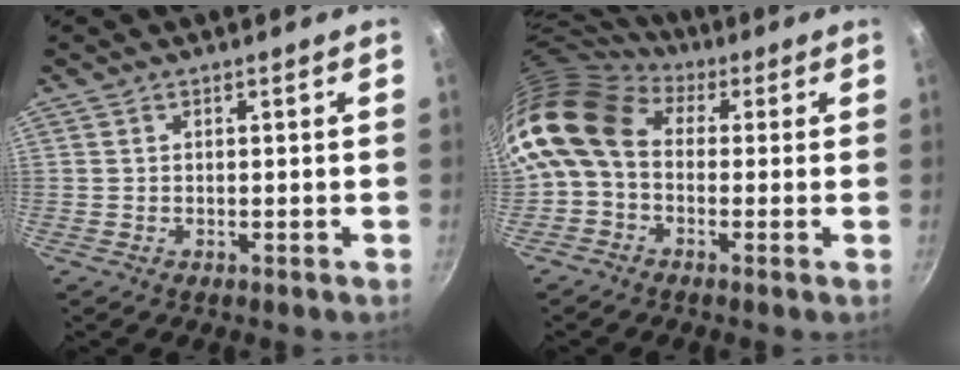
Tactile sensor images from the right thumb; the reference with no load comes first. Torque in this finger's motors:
{"motor_torque": [-0.37, 1.92, 1.93, -0.66, 0.48]}